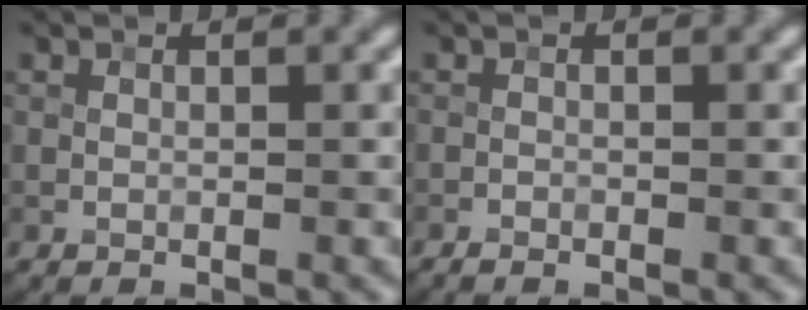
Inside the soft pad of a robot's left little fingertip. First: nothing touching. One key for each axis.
{"total": 0.5, "fx": -0.5, "fy": 0.2, "fz": 0.1, "tx": 0.002, "ty": -0.004, "tz": -0.009}